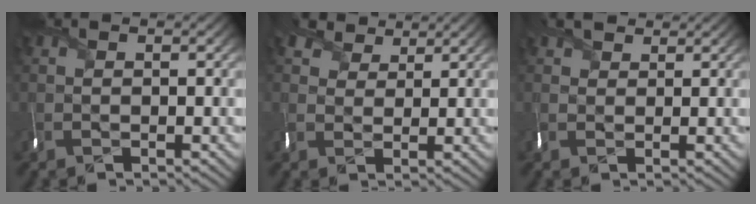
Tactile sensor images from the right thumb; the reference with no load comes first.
{"total": 2.6, "force": [2.2, 1.1, -0.8], "torque": [0.004, 0.006, 0.037]}
{"total": 1.8, "force": [1.4, 0.6, -0.9], "torque": [0.010, 0.005, 0.022]}